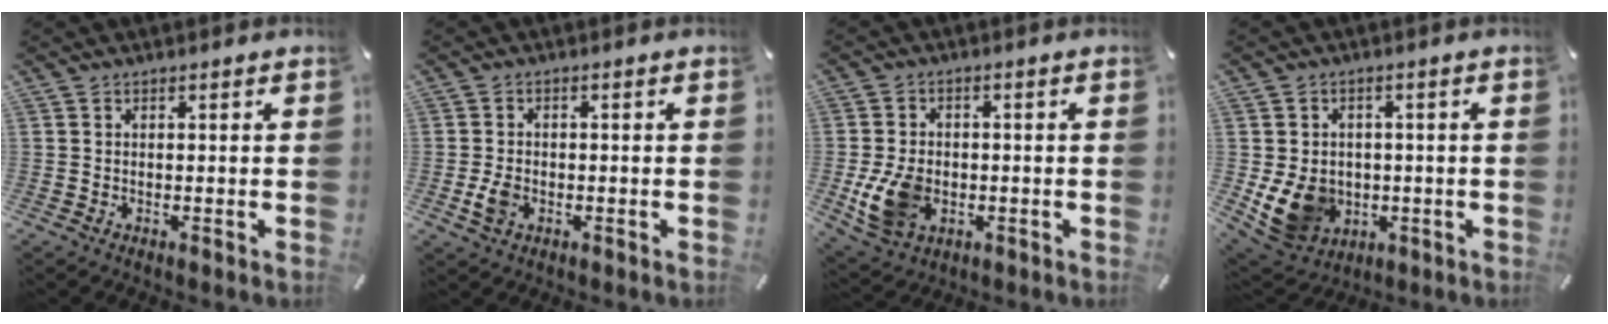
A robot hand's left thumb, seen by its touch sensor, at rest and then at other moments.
{"total": 4.0, "force": [-1.0, 3.0, 2.5], "torque": [-0.054, -0.005, -0.023]}
{"total": 10.0, "force": [-2.1, 7.5, 6.3], "torque": [-0.139, 0.005, -0.035]}
{"total": 10.5, "force": [-1.2, 9.2, 4.9], "torque": [-0.115, -0.004, -0.019]}